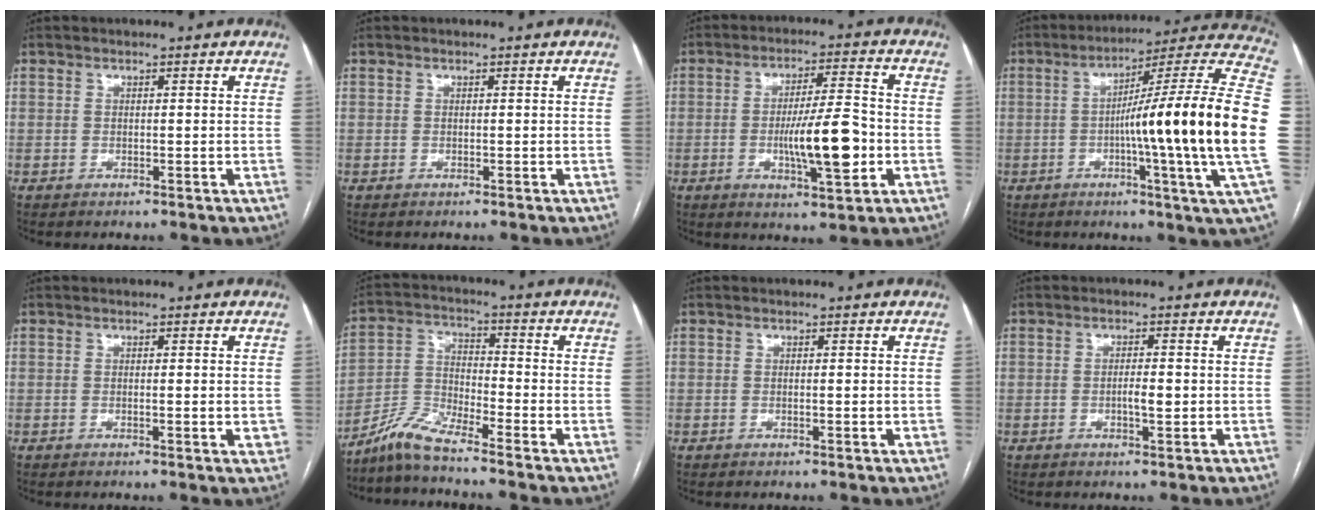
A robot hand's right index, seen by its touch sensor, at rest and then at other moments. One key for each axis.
{"total": 0.0}
{"total": 11.2, "fx": -2.5, "fy": 1.7, "fz": 10.8, "tx": -0.184, "ty": -0.001, "tz": -0.038}
{"total": 25.8, "fx": -2.6, "fy": -1.3, "fz": 25.7, "tx": -0.289, "ty": 0.010, "tz": -0.060}
{"total": 2.7, "fx": -0.3, "fy": 0.7, "fz": 2.6, "tx": -0.036, "ty": -0.006, "tz": -0.004}
{"total": 6.2, "fx": -5.8, "fy": -0.3, "fz": 2.4, "tx": -0.054, "ty": -0.006, "tz": -0.119}
{"total": 1.2, "fx": -0.1, "fy": 0.2, "fz": 1.2, "tx": -0.021, "ty": -0.003, "tz": 0.000}
{"total": 2.5, "fx": -0.4, "fy": 0.5, "fz": 2.4, "tx": -0.044, "ty": 0.001, "tz": -0.007}